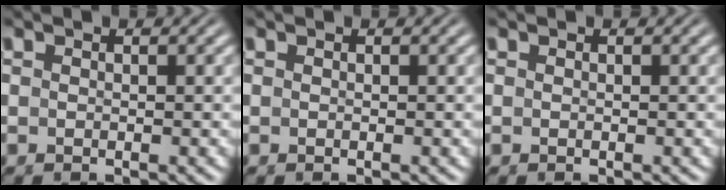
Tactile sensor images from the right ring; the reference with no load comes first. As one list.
[{"total": 0.0}, {"total": 0.0}]